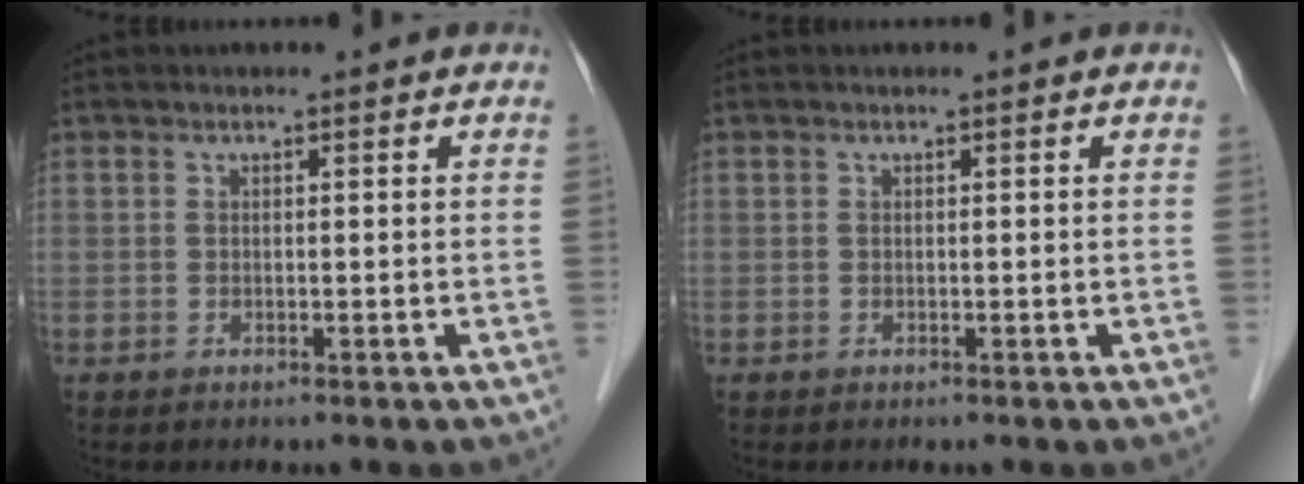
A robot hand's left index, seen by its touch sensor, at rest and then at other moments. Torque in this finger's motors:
{"motor_torque": [0.00, 0.00, -0.02, 0.00]}